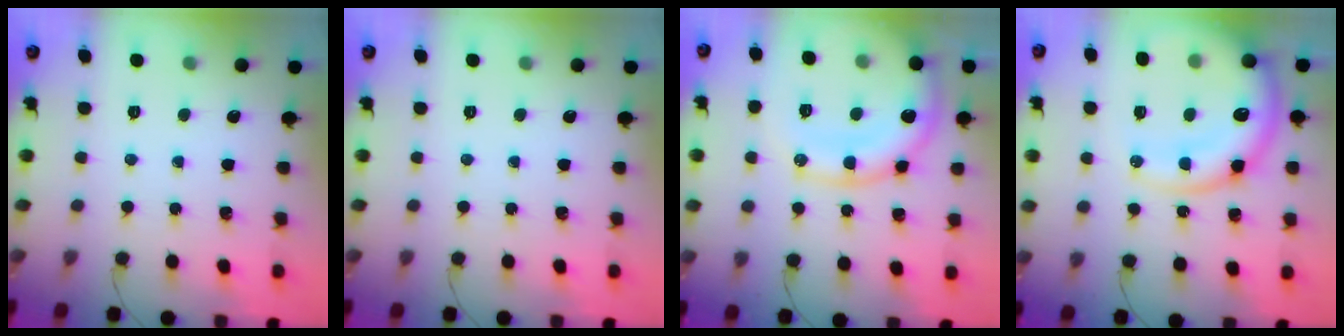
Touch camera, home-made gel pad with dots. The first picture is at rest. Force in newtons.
{"total": 0.0}
{"total": 17.4, "press": 17.3, "slide": 1.5}
{"total": 17.5, "press": 16.9, "slide": 4.5}